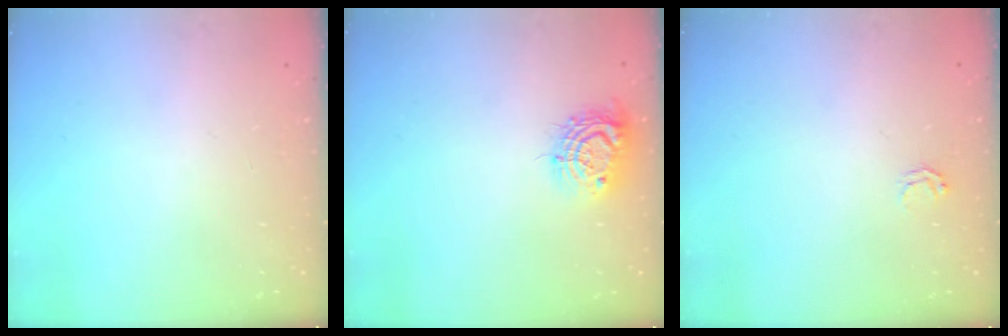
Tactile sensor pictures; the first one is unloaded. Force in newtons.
{"total": 10.3, "press": 10.3, "slide": 0.7}
{"total": 2.5, "press": 2.5, "slide": 0.2}